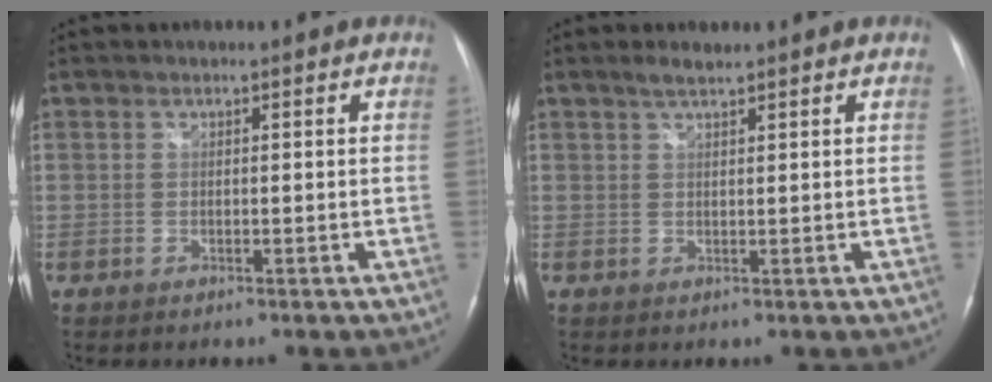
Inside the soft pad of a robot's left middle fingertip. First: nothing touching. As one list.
[{"total": 1.8, "force": [1.6, 0.1, 0.9], "torque": [-0.025, 0.002, 0.033]}]